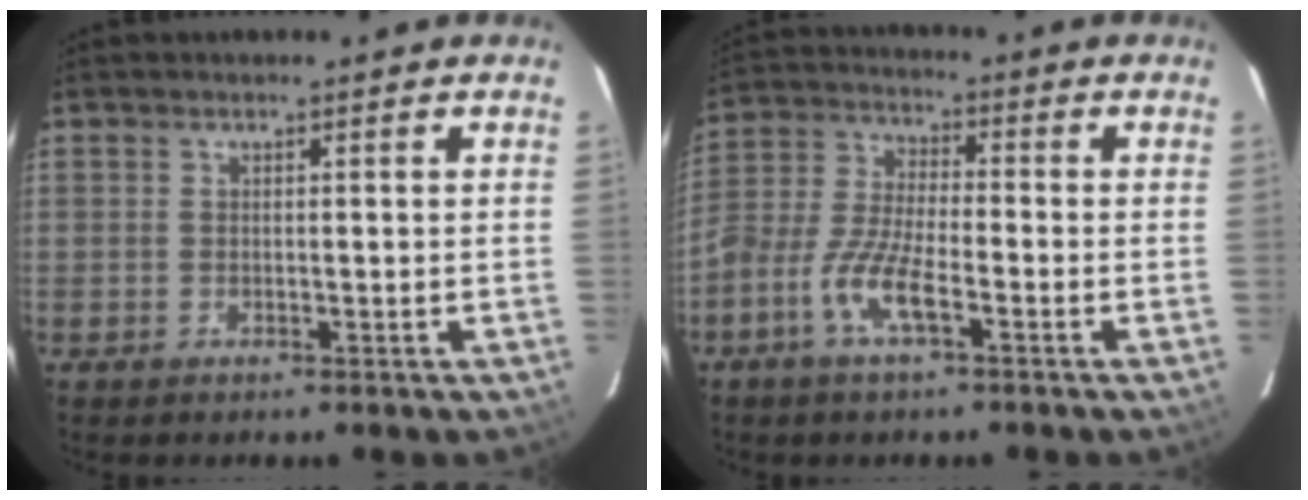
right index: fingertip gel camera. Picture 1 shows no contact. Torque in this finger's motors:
{"motor_torque": [0.33, -0.18, 0.22, 0.08]}